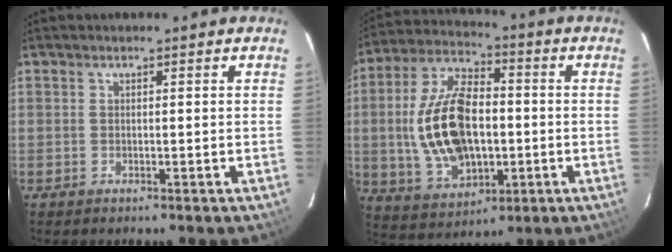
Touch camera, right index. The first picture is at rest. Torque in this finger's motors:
{"motor_torque": [1.16, -0.49, 0.76, 0.16]}